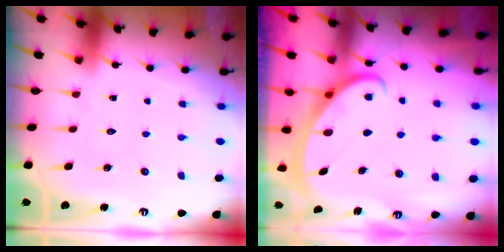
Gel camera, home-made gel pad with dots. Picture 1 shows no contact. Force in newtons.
{"total": 2.6, "press": 2.6, "slide": 0.5}